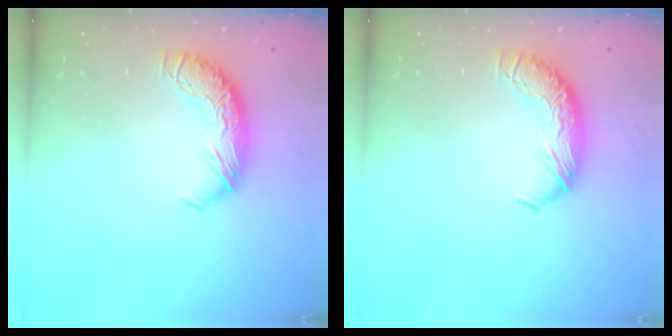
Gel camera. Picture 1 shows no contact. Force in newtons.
{"total": 0.0}